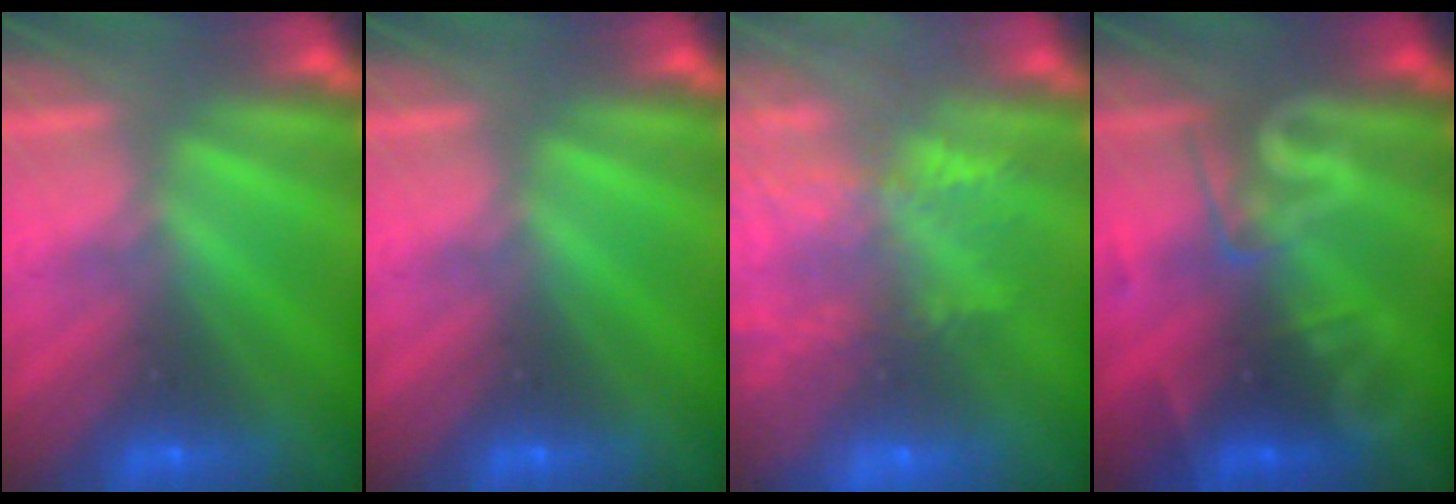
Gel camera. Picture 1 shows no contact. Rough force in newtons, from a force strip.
{"total": 0.0}
{"total": 5.7}
{"total": 2.7}